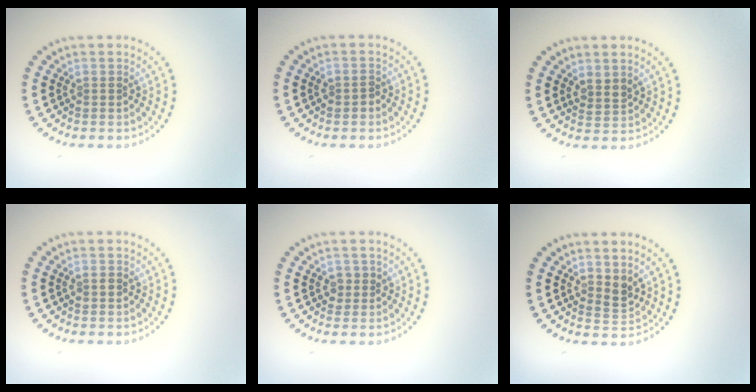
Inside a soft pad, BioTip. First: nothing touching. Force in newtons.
{"total": 1.1, "press": 1.1, "slide": 0.2}
{"total": 1.6, "press": 1.3, "slide": 0.9}
{"total": 1.3, "press": 1.3, "slide": 0.1}
{"total": 1.3, "press": 1.2, "slide": 0.4}
{"total": 1.6, "press": 1.4, "slide": 0.8}